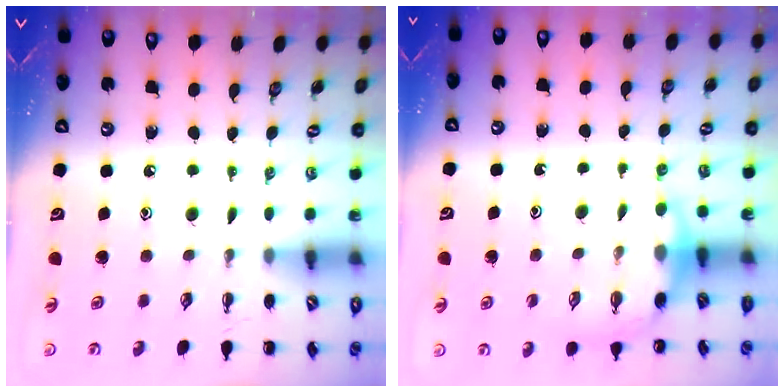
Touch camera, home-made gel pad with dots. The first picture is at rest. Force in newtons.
{"total": 5.4, "press": 5.4, "slide": 0.6}